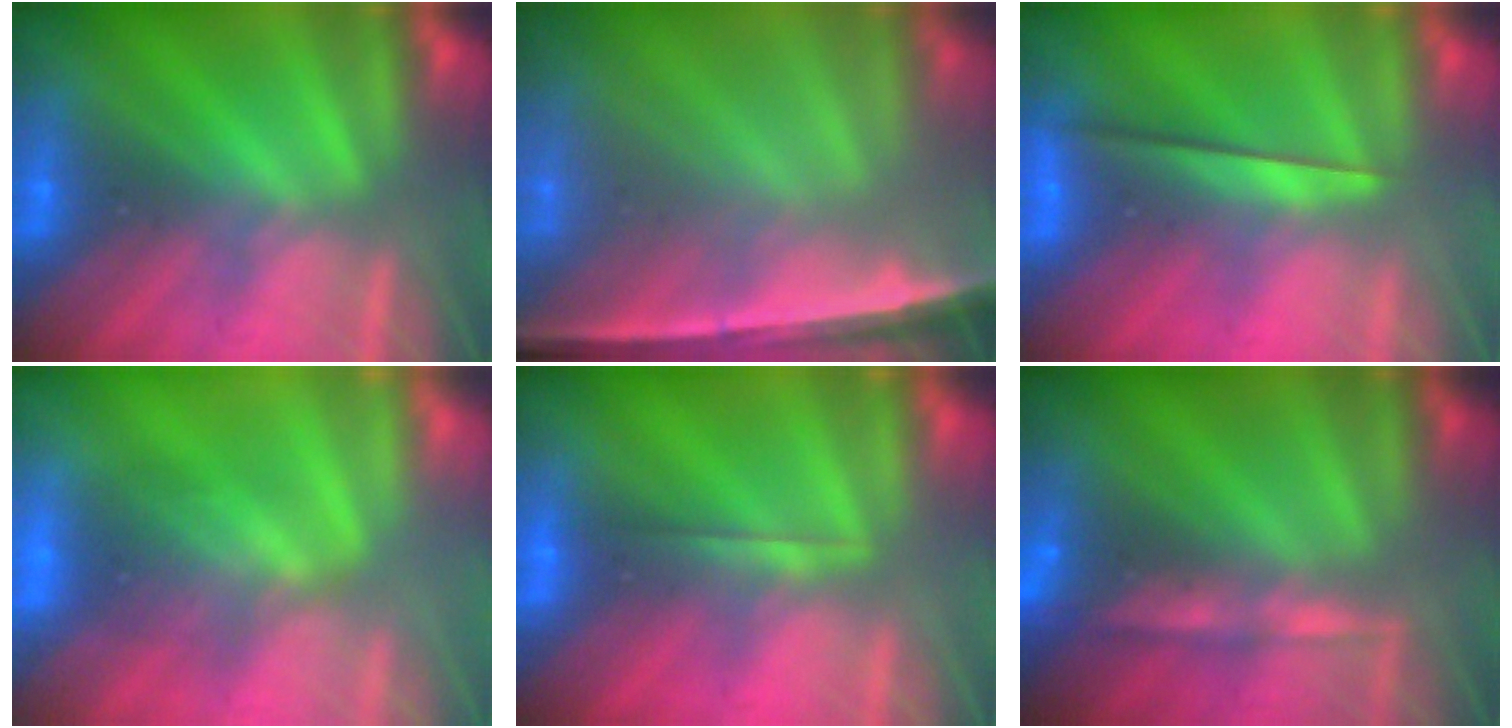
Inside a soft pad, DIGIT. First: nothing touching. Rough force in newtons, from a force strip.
{"total": 7.0}
{"total": 2.3}
{"total": 5.8}
{"total": 1.8}
{"total": 6.8}